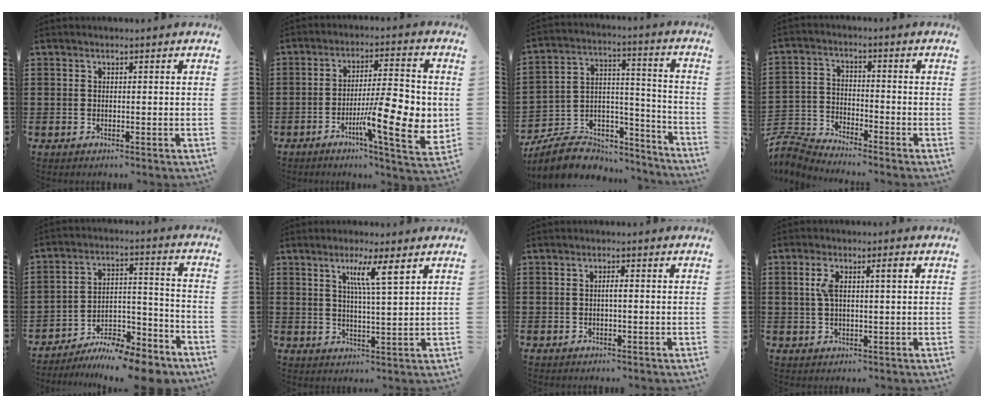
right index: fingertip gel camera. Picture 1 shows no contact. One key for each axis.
{"total": 12.7, "fx": -2.5, "fy": 2.7, "fz": 12.1, "tx": -0.185, "ty": -0.015, "tz": -0.045}
{"total": 8.6, "fx": -6.9, "fy": 4.2, "fz": 2.9, "tx": -0.066, "ty": 0.015, "tz": -0.129}
{"total": 4.6, "fx": -4.6, "fy": 0.6, "fz": 0.4, "tx": -0.032, "ty": -0.005, "tz": -0.102}
{"total": 9.8, "fx": -9.1, "fy": 1.8, "fz": 3.1, "tx": -0.028, "ty": 0.036, "tz": -0.171}
{"total": 5.9, "fx": 2.8, "fy": 0.1, "fz": 5.2, "tx": -0.103, "ty": -0.003, "tz": 0.042}
{"total": 1.2, "fx": -0.2, "fy": 0.1, "fz": 1.1, "tx": -0.021, "ty": -0.001, "tz": -0.004}
{"total": 4.4, "fx": 1.1, "fy": 1.1, "fz": 4.1, "tx": -0.081, "ty": 0.008, "tz": 0.014}